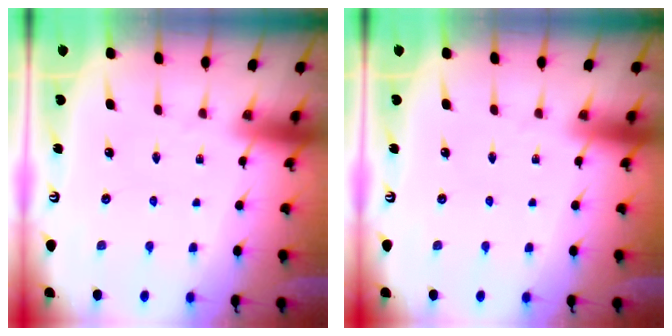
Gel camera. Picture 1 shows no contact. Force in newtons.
{"total": 0.0}